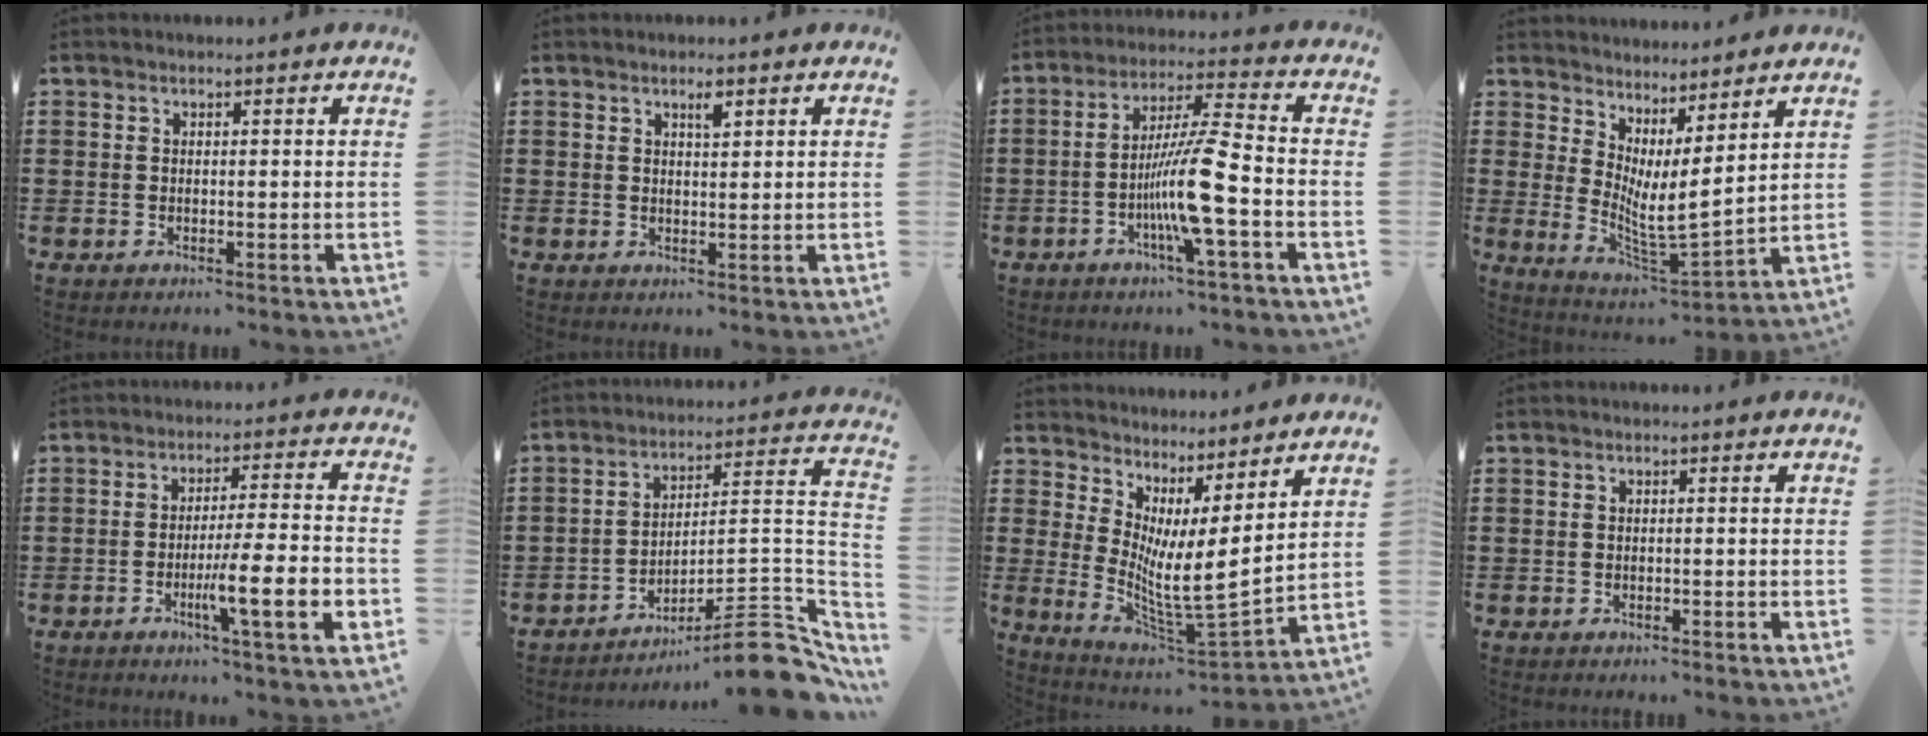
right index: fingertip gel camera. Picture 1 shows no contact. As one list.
[{"total": 1.9, "force": [1.1, 0.5, 1.5], "torque": [-0.023, -0.001, 0.016]}, {"total": 10.5, "force": [-3.3, 0.2, 9.9], "torque": [-0.202, -0.013, -0.070]}, {"total": 5.4, "force": [2.4, 1.0, 4.7], "torque": [-0.107, -0.038, 0.041]}, {"total": 10.2, "force": [-3.3, 0.6, 9.6], "torque": [-0.163, -0.010, -0.058]}, {"total": 10.6, "force": [-7.9, 1.6, 6.9], "torque": [-0.091, 0.015, -0.150]}, {"total": 6.8, "force": [1.7, 0.5, 6.6], "torque": [-0.143, -0.048, 0.029]}, {"total": 0.5, "force": [-0.5, 0.1, 0.0], "torque": [-0.001, 0.000, -0.011]}]